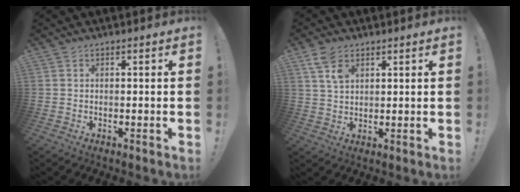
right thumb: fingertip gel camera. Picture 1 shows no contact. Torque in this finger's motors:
{"motor_torque": [-0.01, 0.39, 0.02, -0.05, 0.00]}